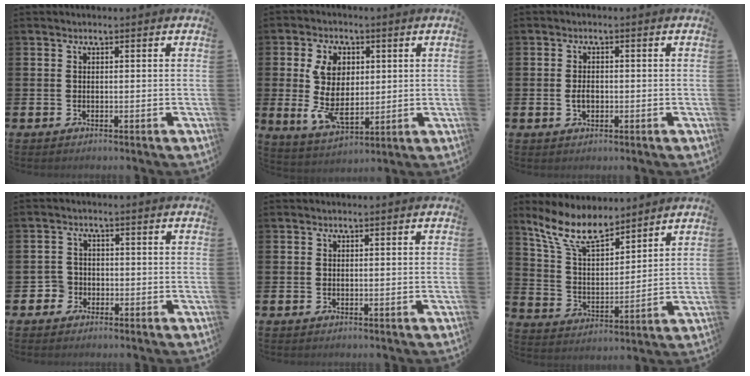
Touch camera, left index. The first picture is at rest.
{"total": 8.2, "force": [1.8, 5.3, 6.0], "torque": [-0.113, -0.003, 0.028]}
{"total": 1.9, "force": [-0.2, 1.3, 1.4], "torque": [-0.021, 0.003, -0.005]}
{"total": 2.7, "force": [-2.0, 1.8, -0.5], "torque": [-0.003, 0.006, -0.044]}
{"total": 0.0}
{"total": 8.7, "force": [7.2, 2.8, 3.9], "torque": [-0.106, -0.028, 0.132]}